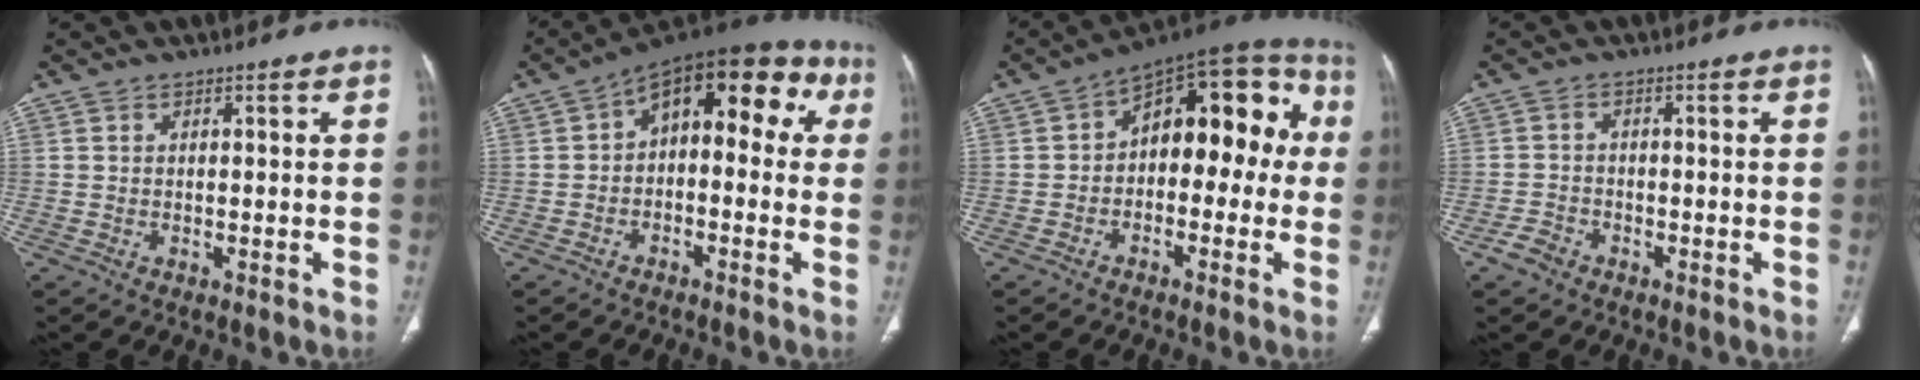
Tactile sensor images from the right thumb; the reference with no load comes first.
{"total": 14.8, "force": [2.6, 8.4, 11.9], "torque": [-0.106, 0.056, 0.023]}
{"total": 16.4, "force": [0.7, 9.7, 13.2], "torque": [-0.116, 0.056, -0.003]}
{"total": 2.9, "force": [-1.9, 1.9, 0.8], "torque": [-0.013, 0.013, -0.035]}